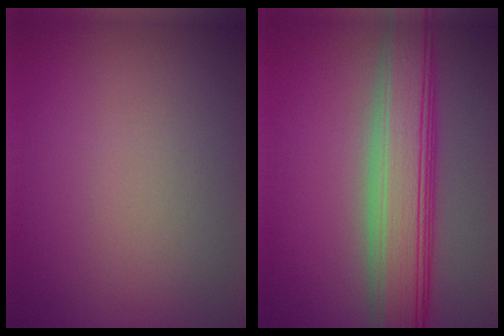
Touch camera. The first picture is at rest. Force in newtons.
{"total": 7.9, "press": 7.9, "slide": 0.2}